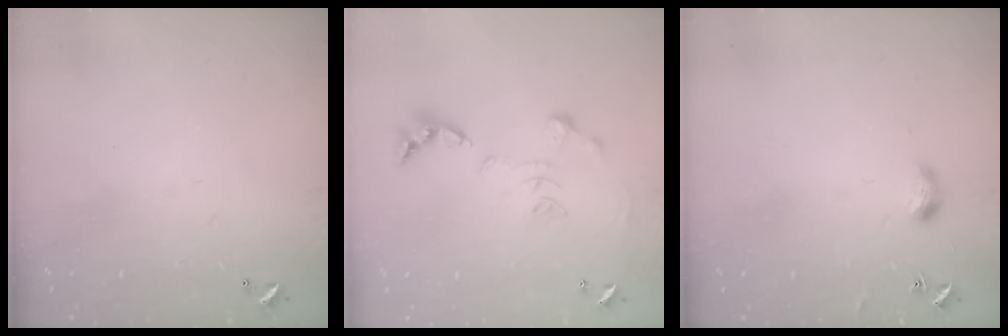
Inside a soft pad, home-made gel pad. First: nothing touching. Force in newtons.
{"total": 1.3, "press": 1.2, "slide": 0.3}
{"total": 3.8, "press": 3.8, "slide": 0.6}